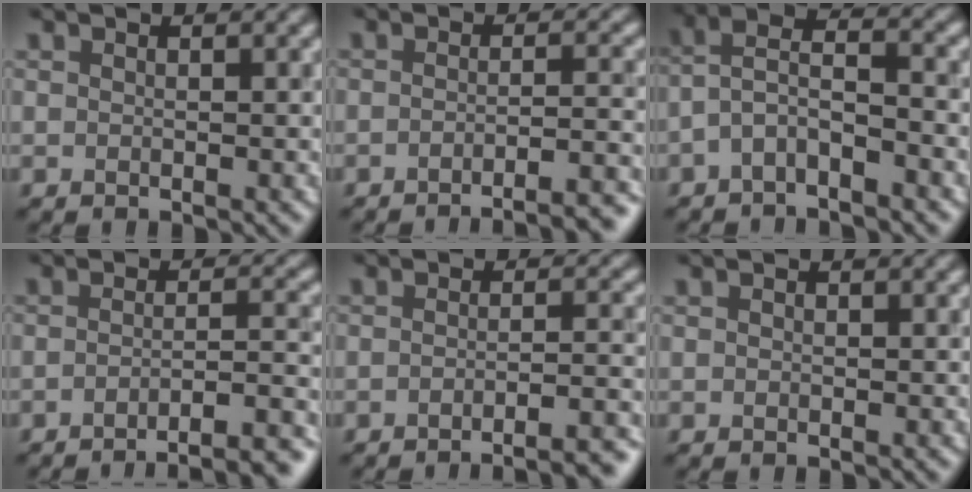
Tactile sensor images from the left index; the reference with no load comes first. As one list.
[{"total": 6.3, "force": [-5.0, 1.1, 3.6], "torque": [-0.025, 0.021, -0.046]}, {"total": 3.0, "force": [-2.0, 0.8, 2.0], "torque": [-0.052, 0.016, -0.035]}, {"total": 8.0, "force": [-6.1, 1.5, 4.9], "torque": [-0.042, 0.020, -0.055]}, {"total": 5.9, "force": [-4.7, 1.0, 3.5], "torque": [-0.023, 0.019, -0.043]}, {"total": 0.7, "force": [-0.2, -0.4, -0.5], "torque": [0.001, -0.001, 0.005]}]